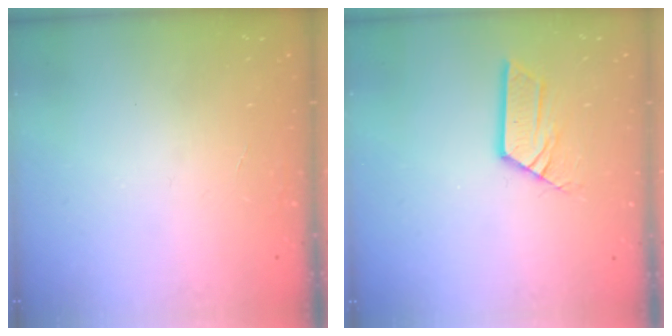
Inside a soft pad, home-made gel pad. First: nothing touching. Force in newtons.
{"total": 8.0, "press": 8.0, "slide": 0.5}